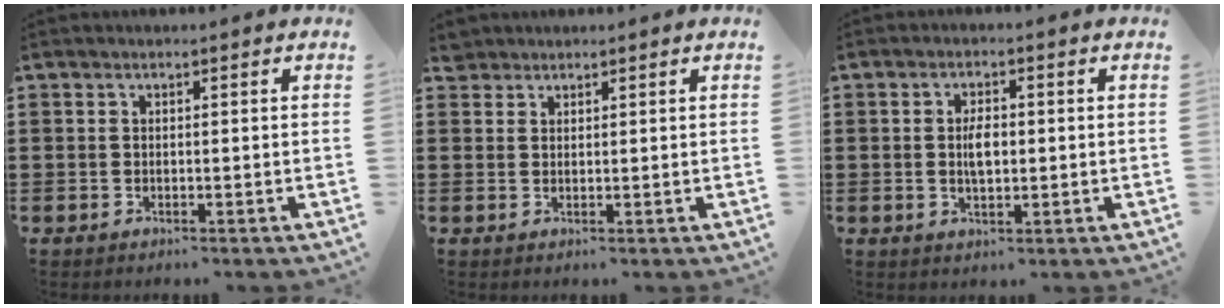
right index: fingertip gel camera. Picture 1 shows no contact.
{"total": 1.9, "force": [1.7, 0.9, -0.1], "torque": [-0.004, 0.007, 0.034]}
{"total": 3.6, "force": [0.1, 1.7, 3.2], "torque": [-0.053, 0.002, -0.002]}